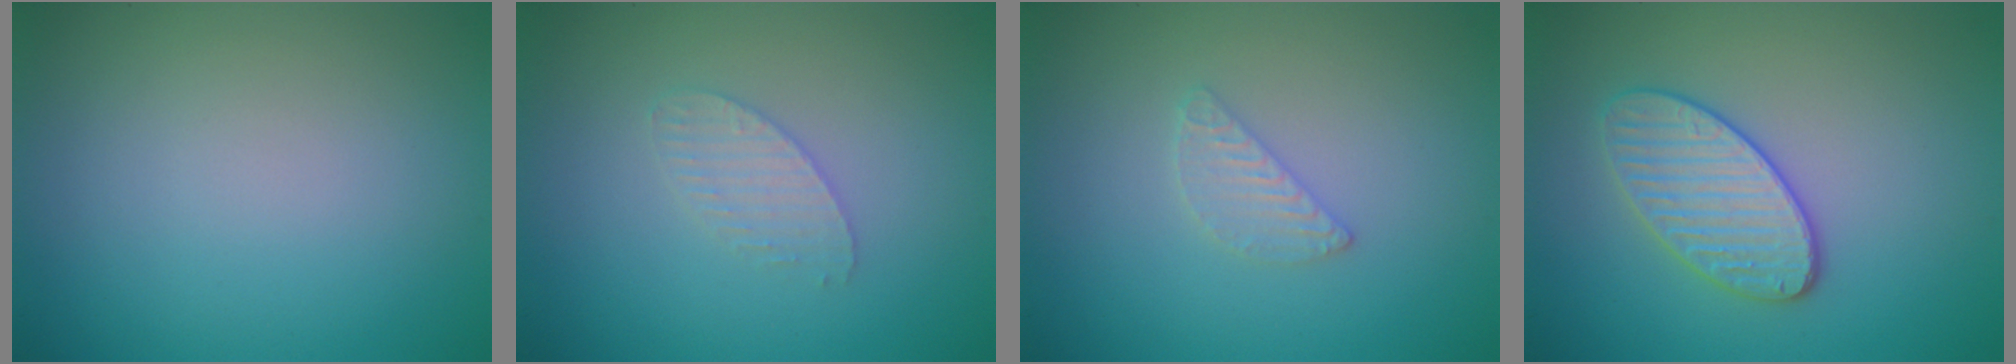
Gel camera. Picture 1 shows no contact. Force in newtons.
{"total": 1.6, "press": 1.6, "slide": 0.1}
{"total": 1.5, "press": 1.5, "slide": 0.2}
{"total": 3.5, "press": 3.4, "slide": 0.8}